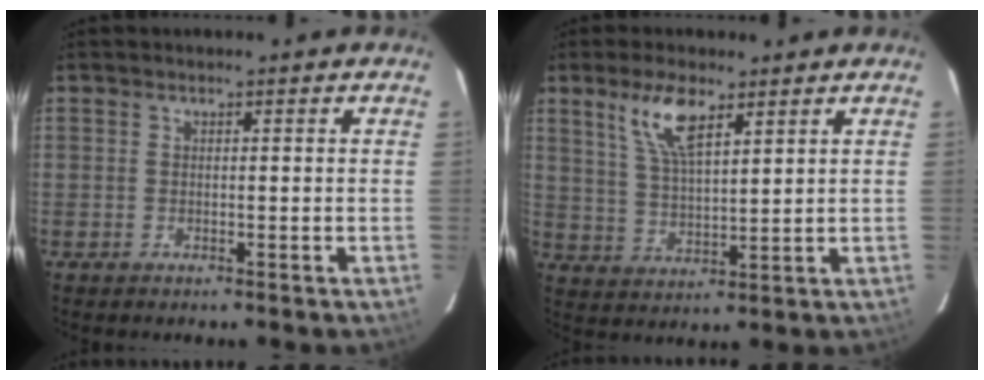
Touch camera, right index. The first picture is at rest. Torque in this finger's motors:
{"motor_torque": [0.35, 0.01, 0.34, 0.11]}